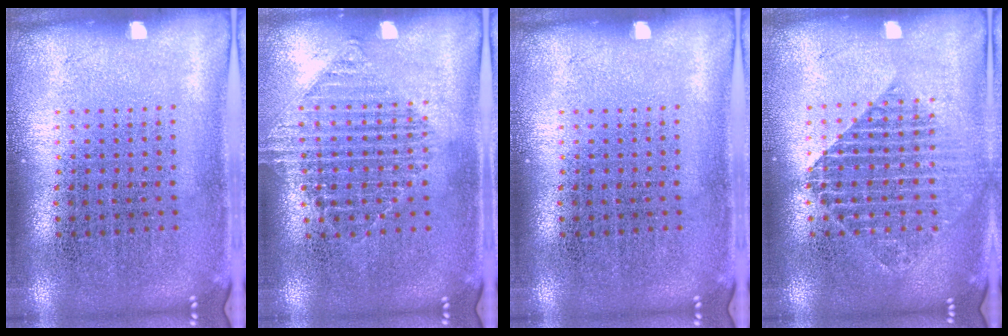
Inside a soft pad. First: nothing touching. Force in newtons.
{"total": 1.2, "press": 1.1, "slide": 0.3}
{"total": 0.0}
{"total": 1.7, "press": 1.4, "slide": 0.8}